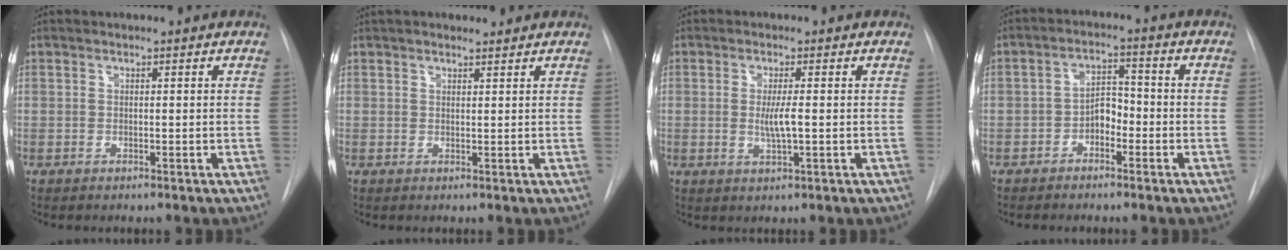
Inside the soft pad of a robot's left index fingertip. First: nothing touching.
{"total": 4.2, "force": [3.7, 1.2, 1.7], "torque": [-0.020, 0.026, 0.055]}
{"total": 3.3, "force": [-0.1, 0.2, 3.3], "torque": [-0.065, -0.006, -0.002]}
{"total": 4.1, "force": [-2.0, 2.3, 2.7], "torque": [-0.046, 0.016, -0.039]}